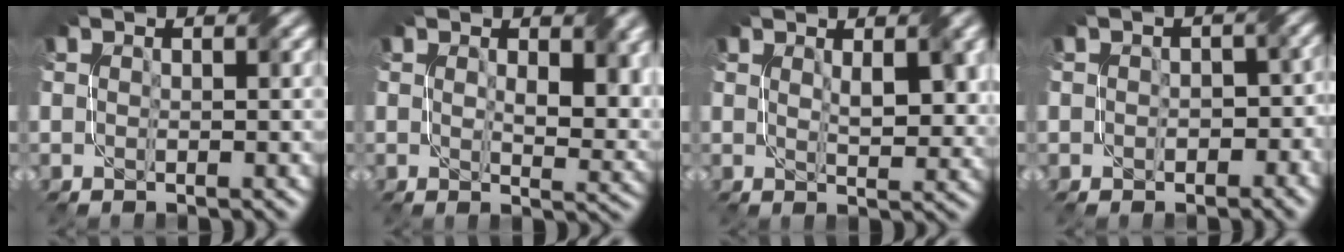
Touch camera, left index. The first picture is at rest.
{"total": 4.7, "force": [1.3, 2.2, 3.9], "torque": [-0.056, -0.003, 0.034]}
{"total": 3.3, "force": [1.4, 1.0, 2.8], "torque": [-0.046, 0.002, 0.033]}
{"total": 3.4, "force": [-1.2, 2.6, 1.8], "torque": [0.006, 0.003, -0.005]}